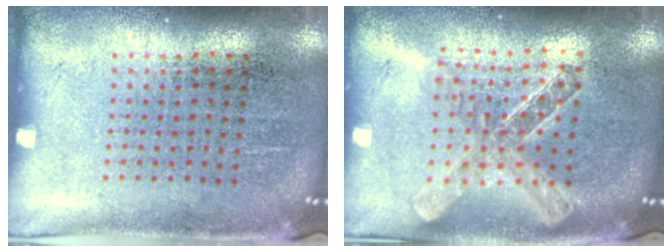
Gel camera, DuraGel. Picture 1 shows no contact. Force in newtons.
{"total": 2.1, "press": 1.7, "slide": 1.2}